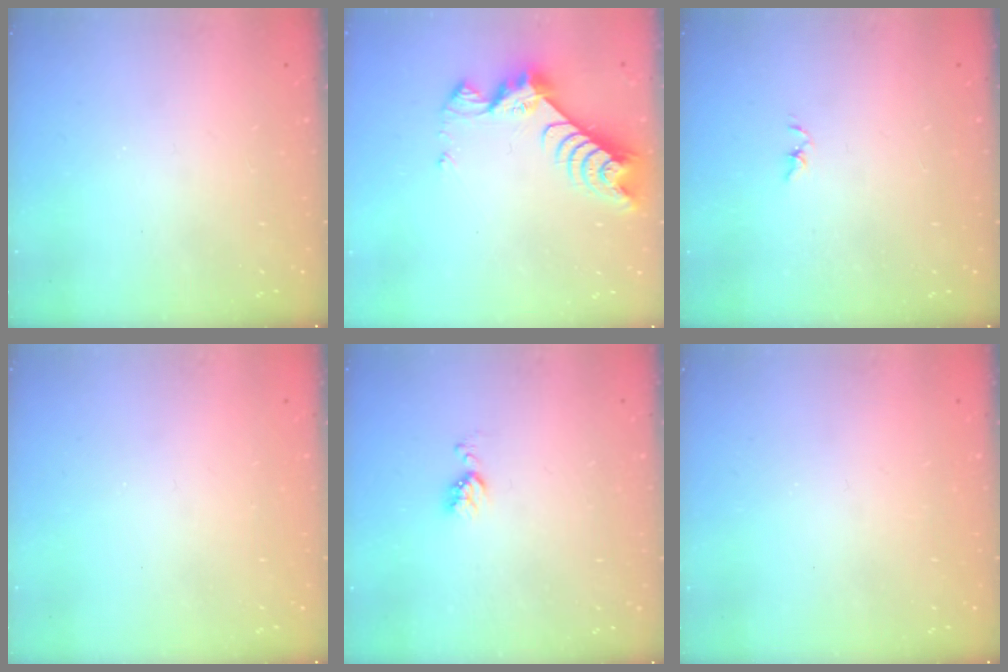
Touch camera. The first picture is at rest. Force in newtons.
{"total": 8.4, "press": 8.4, "slide": 0.8}
{"total": 1.2, "press": 1.1, "slide": 0.2}
{"total": 0.0}
{"total": 4.1, "press": 4.1, "slide": 0.5}
{"total": 0.0}